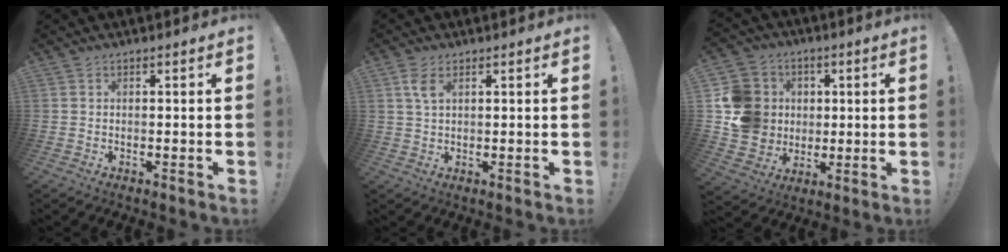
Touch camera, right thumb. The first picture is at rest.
{"total": 4.2, "force": [1.7, 2.0, 3.3], "torque": [-0.061, 0.000, 0.031]}
{"total": 16.2, "force": [1.6, 14.8, 6.3], "torque": [-0.102, 0.010, 0.051]}